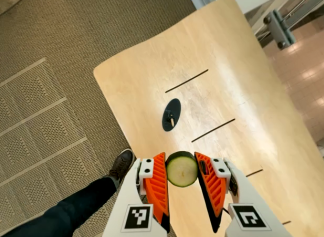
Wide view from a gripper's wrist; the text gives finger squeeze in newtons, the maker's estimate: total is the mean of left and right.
{"total": 8.8, "left": 8.7, "right": 8.9}